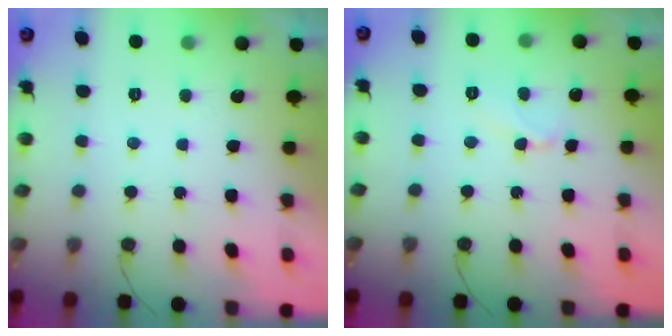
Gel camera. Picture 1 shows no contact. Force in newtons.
{"total": 5.3, "press": 5.3, "slide": 0.6}